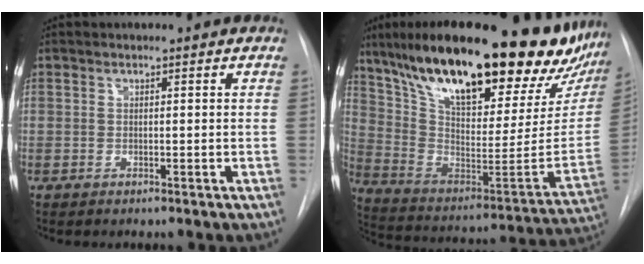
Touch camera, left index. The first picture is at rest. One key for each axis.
{"total": 35.8, "fx": 25.9, "fy": 9.9, "fz": 22.6, "tx": -0.368, "ty": -0.019, "tz": 0.384}